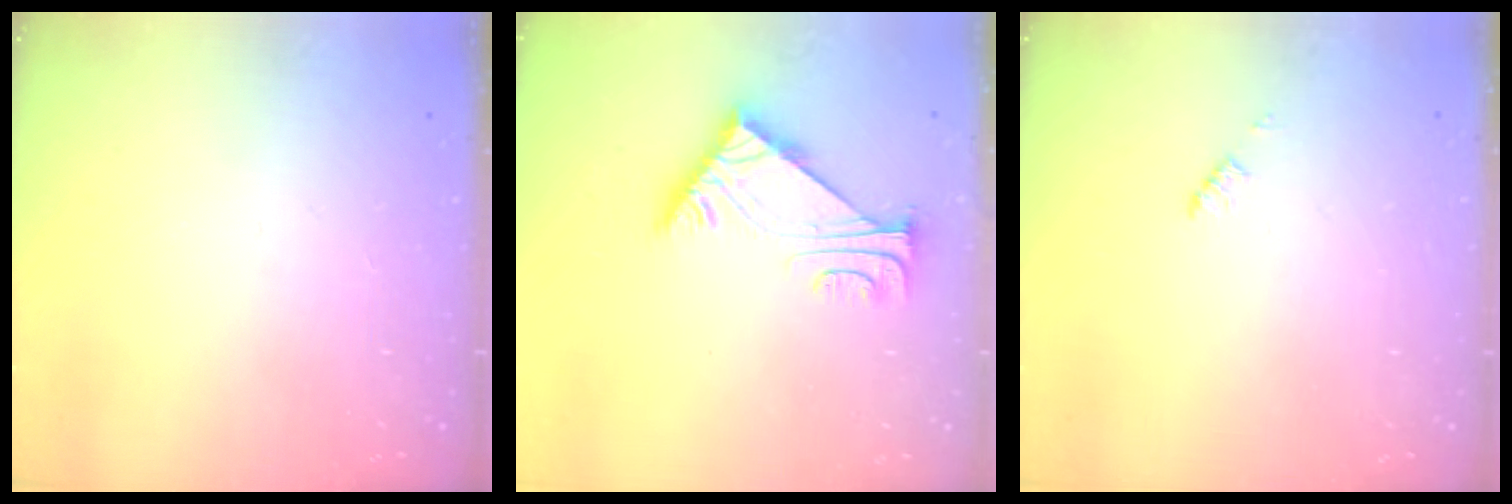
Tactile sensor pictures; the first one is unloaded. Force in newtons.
{"total": 6.6, "press": 6.5, "slide": 1.2}
{"total": 1.2, "press": 1.2, "slide": 0.2}